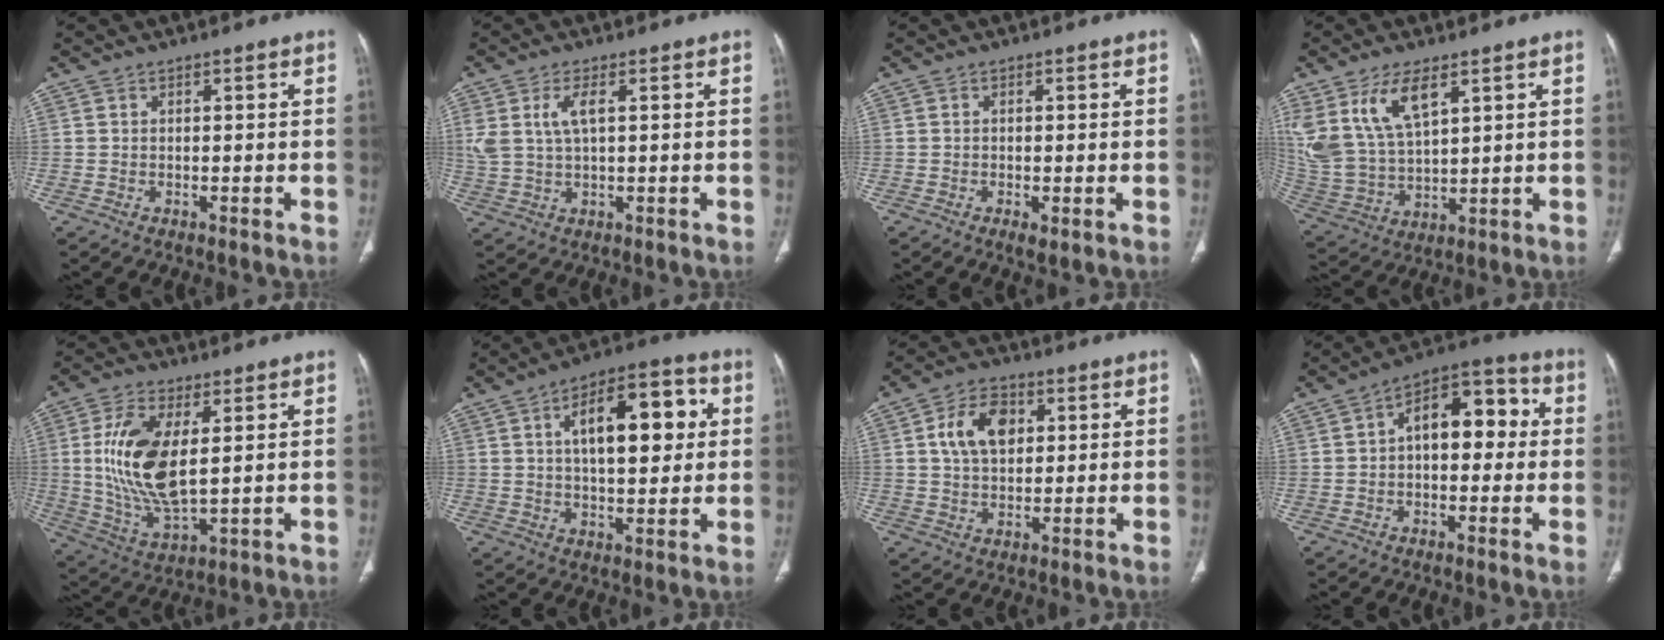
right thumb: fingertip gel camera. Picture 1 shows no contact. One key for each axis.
{"total": 5.8, "fx": 1.8, "fy": 2.4, "fz": 5.0, "tx": -0.118, "ty": 0.003, "tz": 0.043}
{"total": 2.0, "fx": -0.6, "fy": 0.8, "fz": 1.7, "tx": -0.033, "ty": -0.005, "tz": -0.009}
{"total": 14.3, "fx": 7.3, "fy": 6.7, "fz": 10.3, "tx": -0.208, "ty": -0.024, "tz": 0.160}
{"total": 15.4, "fx": 2.7, "fy": 7.0, "fz": 13.5, "tx": -0.272, "ty": -0.020, "tz": 0.061}
{"total": 16.4, "fx": 3.9, "fy": 7.6, "fz": 14.0, "tx": -0.180, "ty": 0.014, "tz": 0.057}
{"total": 9.2, "fx": 2.4, "fy": 6.1, "fz": 6.5, "tx": -0.100, "ty": 0.002, "tz": 0.041}
{"total": 12.6, "fx": 1.2, "fy": 7.3, "fz": 10.3, "tx": -0.115, "ty": 0.040, "tz": 0.006}